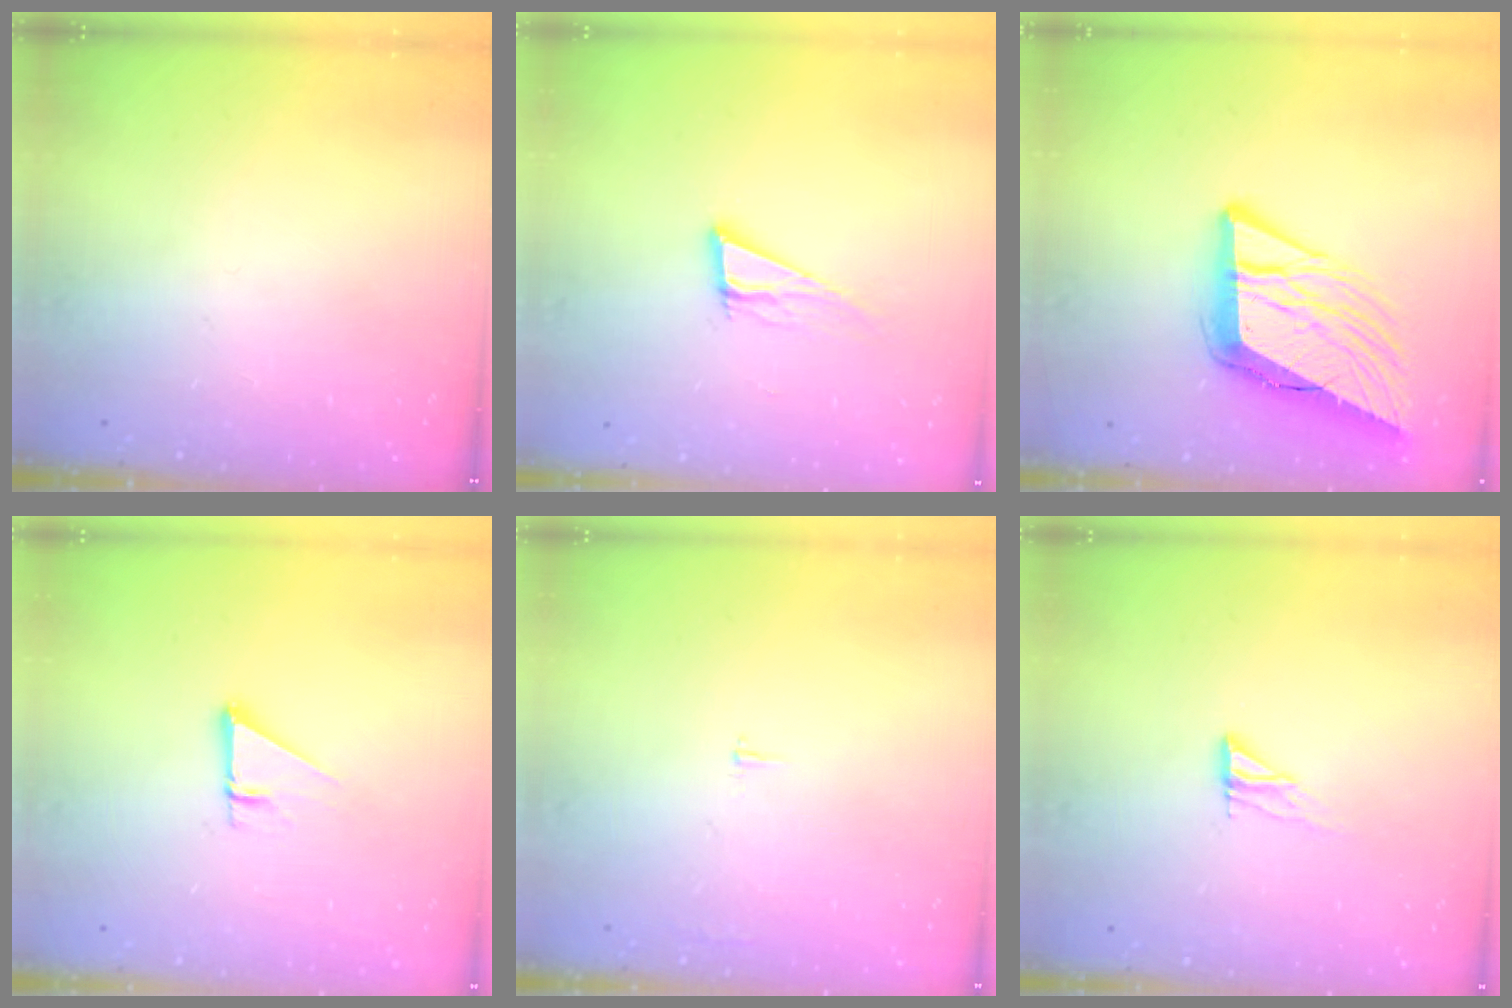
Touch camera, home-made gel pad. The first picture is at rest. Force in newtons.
{"total": 9.2, "press": 8.4, "slide": 3.5}
{"total": 15.3, "press": 15.1, "slide": 2.7}
{"total": 2.7, "press": 2.7, "slide": 0.1}
{"total": 1.8, "press": 1.8, "slide": 0.1}
{"total": 6.3, "press": 6.3, "slide": 0.6}